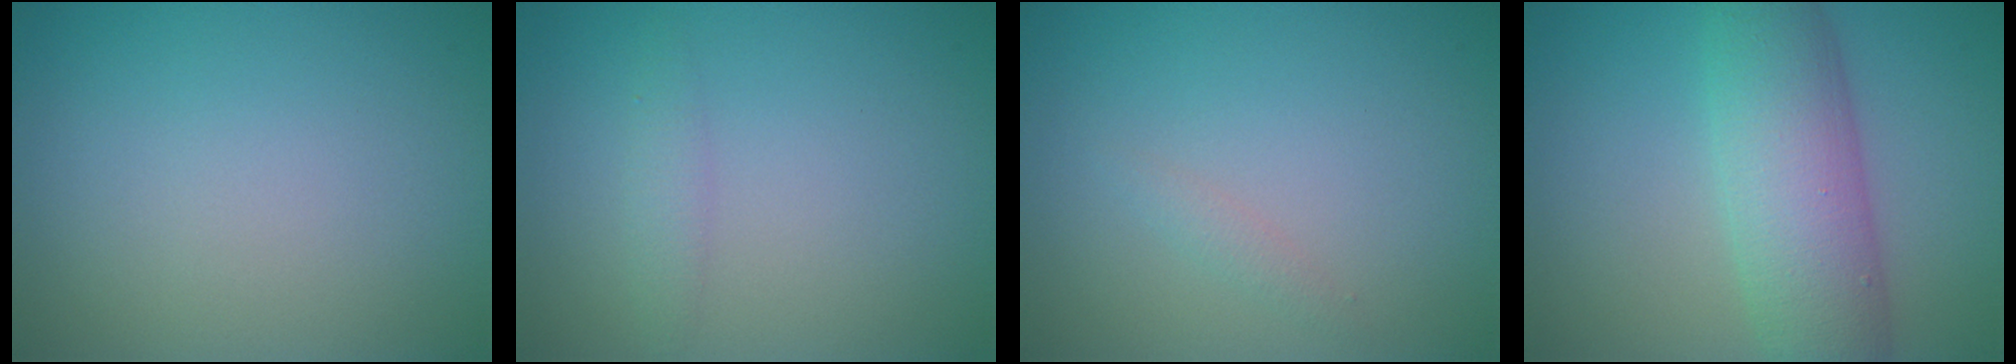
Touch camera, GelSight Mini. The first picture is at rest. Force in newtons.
{"total": 1.3, "press": 1.3, "slide": 0.0}
{"total": 0.8, "press": 0.8, "slide": 0.1}
{"total": 7.2, "press": 7.2, "slide": 0.1}